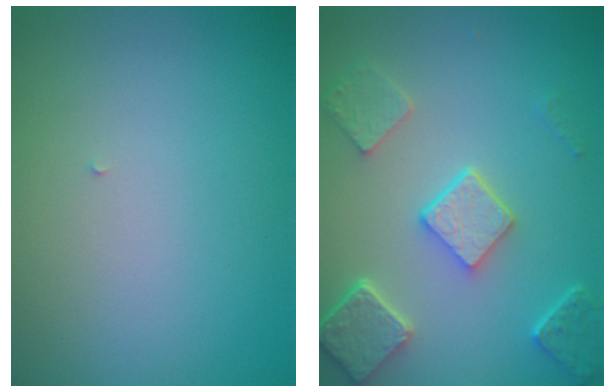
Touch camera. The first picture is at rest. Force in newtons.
{"total": 5.4, "press": 4.2, "slide": 3.4}